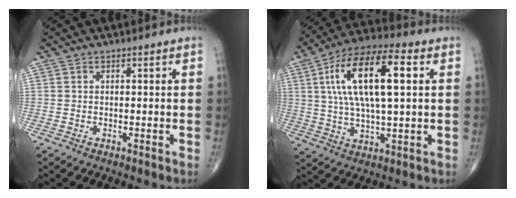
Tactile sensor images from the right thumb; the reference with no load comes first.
{"total": 18.5, "force": [4.4, 6.7, 16.6], "torque": [-0.302, 0.016, 0.072]}